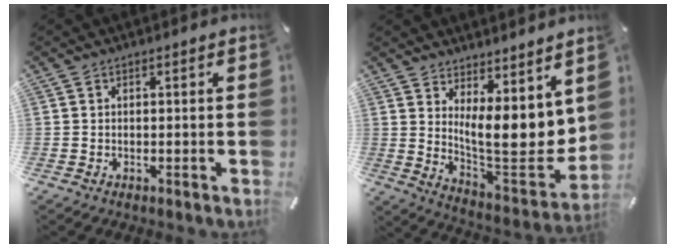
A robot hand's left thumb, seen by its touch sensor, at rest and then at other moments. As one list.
[{"total": 12.2, "force": [4.7, 4.9, 10.1], "torque": [-0.146, -0.063, 0.093]}]